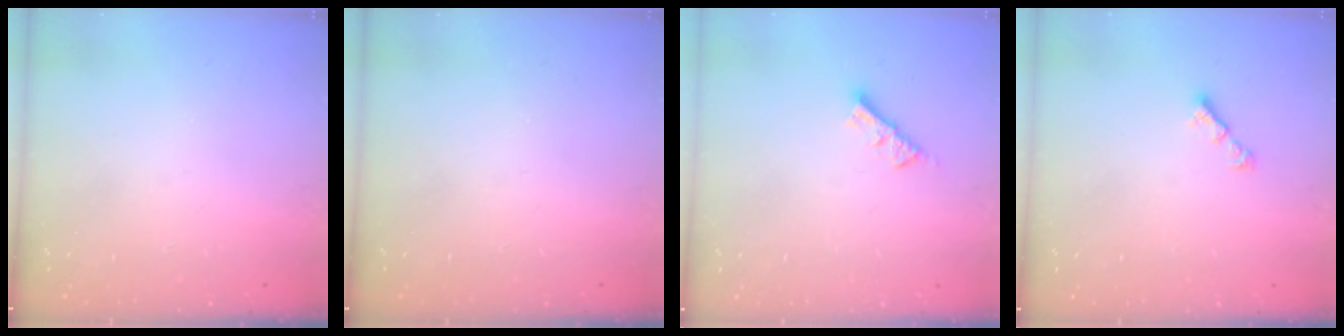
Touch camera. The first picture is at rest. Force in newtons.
{"total": 0.0}
{"total": 5.5, "press": 5.4, "slide": 0.4}
{"total": 2.9, "press": 2.8, "slide": 0.6}